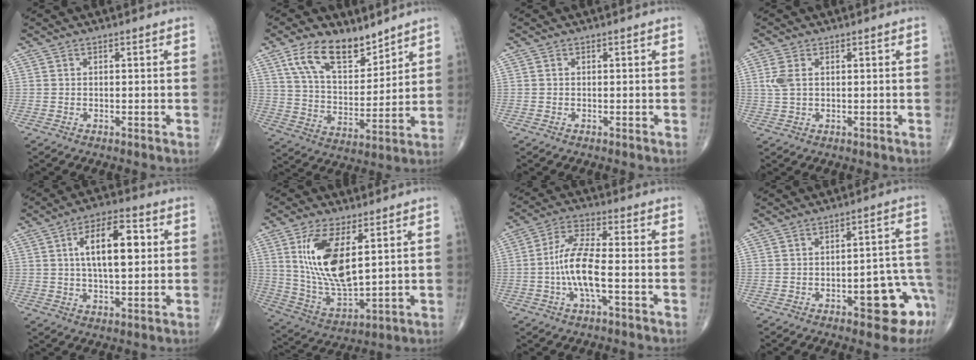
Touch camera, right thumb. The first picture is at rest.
{"total": 13.6, "force": [9.0, 6.6, 7.6], "torque": [-0.109, -0.054, 0.174]}
{"total": 0.0}
{"total": 3.5, "force": [0.9, 1.9, 2.8], "torque": [-0.076, 0.006, 0.022]}
{"total": 12.6, "force": [2.5, 5.6, 11.0], "torque": [-0.169, 0.007, 0.040]}
{"total": 15.5, "force": [4.6, 6.5, 13.3], "torque": [-0.258, -0.027, 0.103]}
{"total": 9.6, "force": [-1.9, 2.7, 9.0], "torque": [-0.195, 0.024, -0.041]}
{"total": 12.0, "force": [-5.5, 4.5, 9.7], "torque": [-0.078, 0.046, -0.061]}